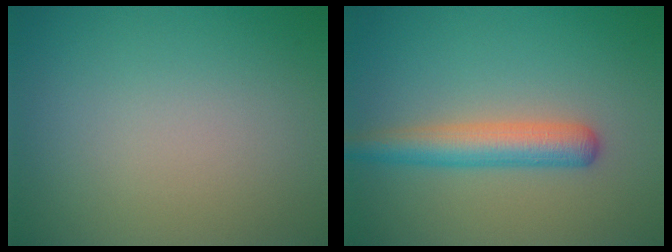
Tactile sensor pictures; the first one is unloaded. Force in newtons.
{"total": 4.0, "press": 4.0, "slide": 0.1}